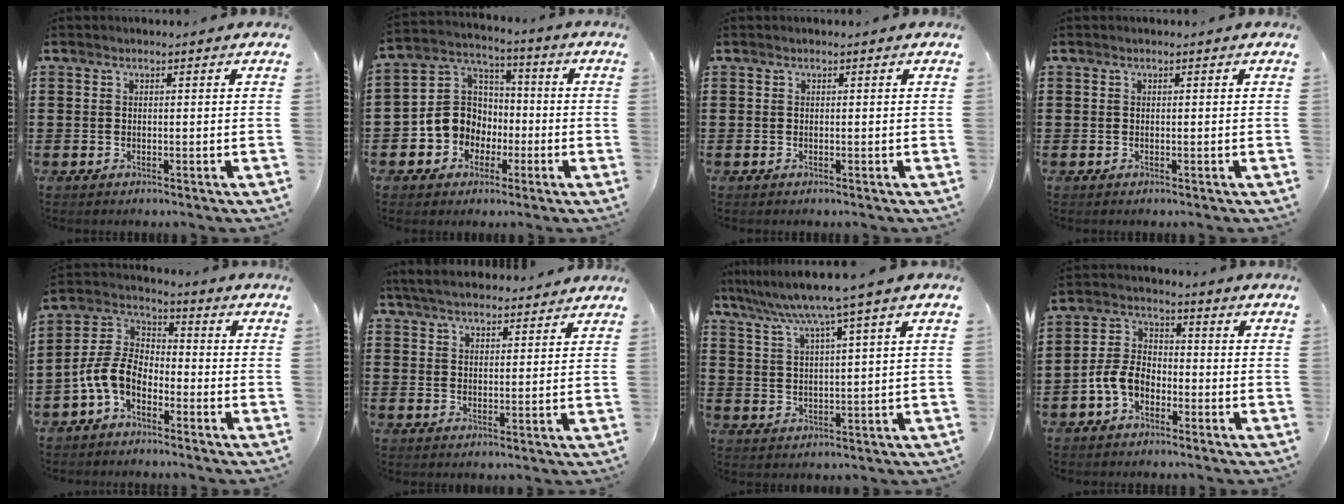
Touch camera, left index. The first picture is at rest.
{"total": 8.2, "force": [-1.9, 7.7, 1.9], "torque": [-0.086, 0.007, -0.039]}
{"total": 0.0}
{"total": 0.0}
{"total": 7.1, "force": [-3.8, 4.1, 4.4], "torque": [-0.130, -0.009, -0.088]}
{"total": 4.7, "force": [4.5, 0.8, 1.4], "torque": [-0.039, -0.008, 0.083]}
{"total": 6.0, "force": [4.6, -0.9, 3.8], "torque": [-0.091, -0.025, 0.072]}
{"total": 5.7, "force": [-3.1, 3.6, 3.2], "torque": [-0.094, 0.004, -0.070]}